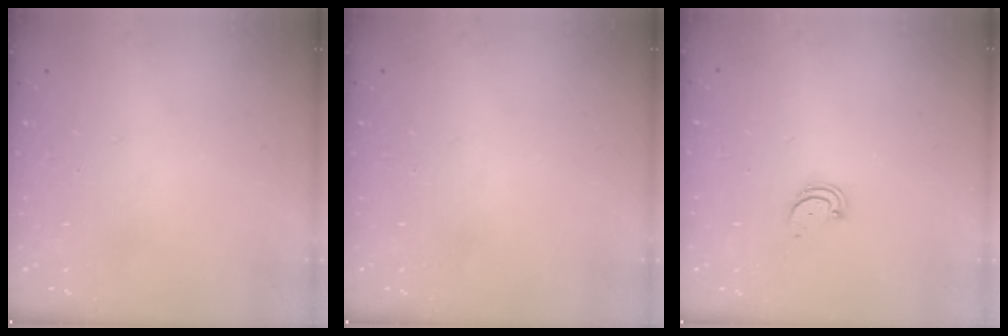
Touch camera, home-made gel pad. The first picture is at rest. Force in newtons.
{"total": 0.0}
{"total": 1.9, "press": 1.9, "slide": 0.2}